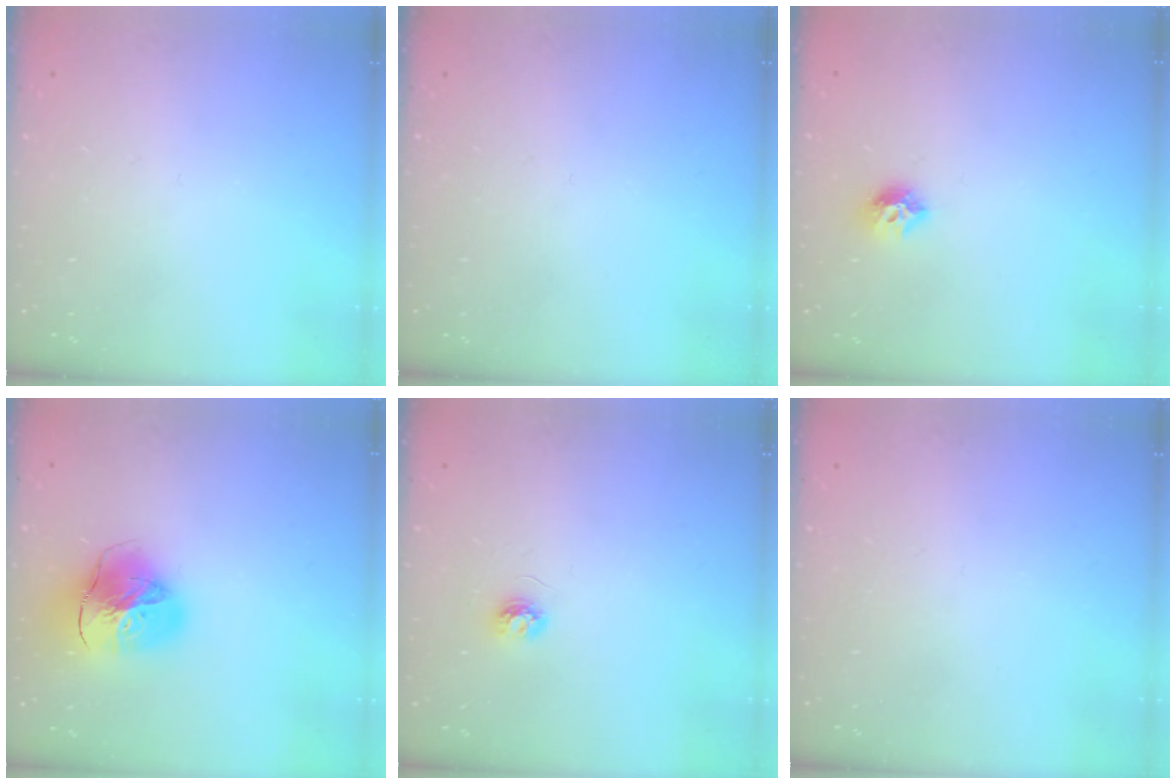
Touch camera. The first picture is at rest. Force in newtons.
{"total": 0.0}
{"total": 8.2, "press": 8.2, "slide": 0.3}
{"total": 17.8, "press": 17.7, "slide": 2.1}
{"total": 3.7, "press": 3.7, "slide": 0.3}
{"total": 0.7, "press": 0.7, "slide": 0.3}